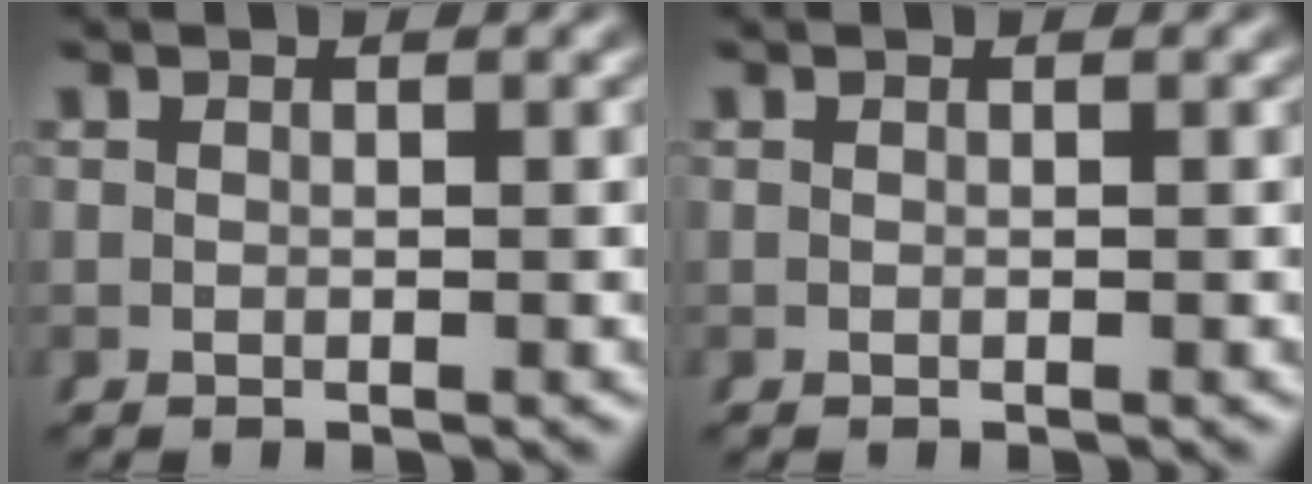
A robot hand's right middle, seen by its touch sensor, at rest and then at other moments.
{"total": 0.0}